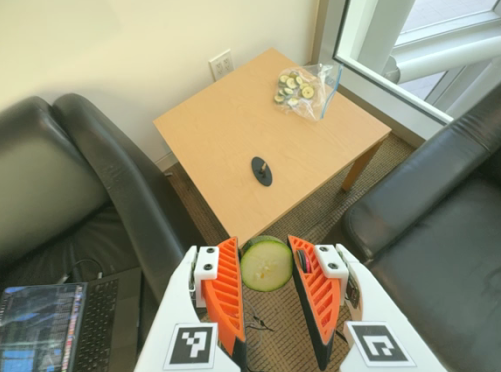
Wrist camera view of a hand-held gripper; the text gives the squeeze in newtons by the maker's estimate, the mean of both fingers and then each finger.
{"total": 8.4, "left": 8.3, "right": 8.5}